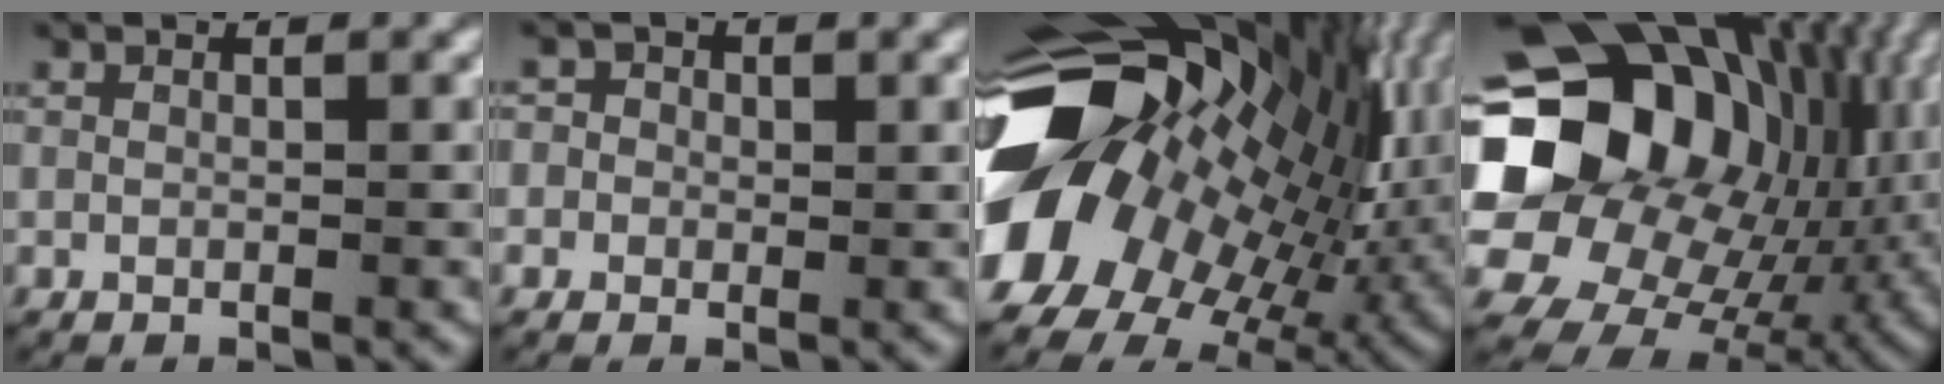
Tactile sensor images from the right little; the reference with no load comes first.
{"total": 2.0, "force": [-0.2, 1.9, 0.1], "torque": [0.003, 0.006, -0.015]}
{"total": 27.5, "force": [2.5, 19.4, 19.3], "torque": [-0.289, -0.009, 0.021]}
{"total": 25.6, "force": [2.0, 19.3, 16.7], "torque": [-0.276, -0.025, 0.025]}